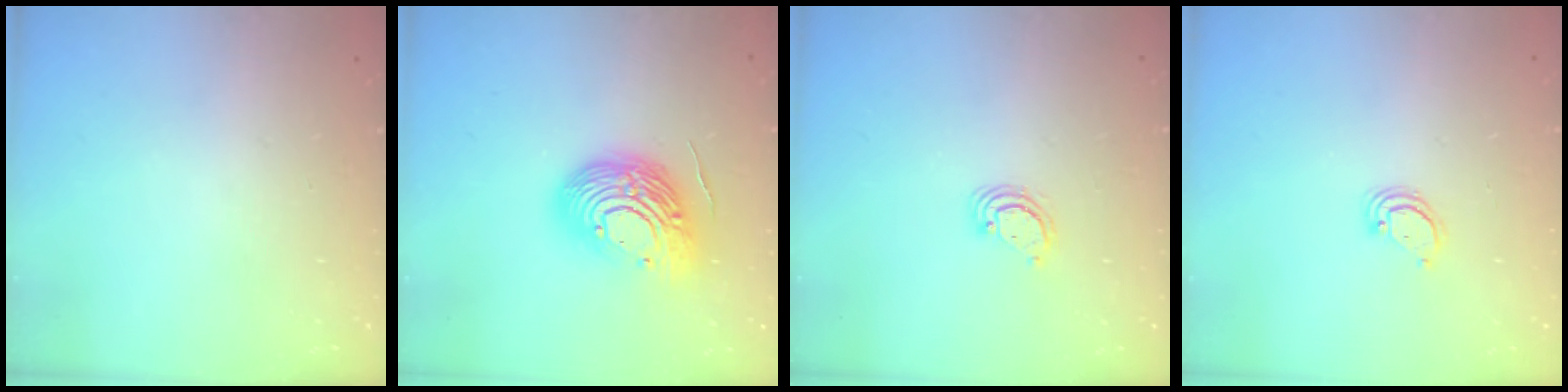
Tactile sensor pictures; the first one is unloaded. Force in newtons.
{"total": 17.3, "press": 17.3, "slide": 1.4}
{"total": 2.9, "press": 2.9, "slide": 0.3}
{"total": 2.9, "press": 2.8, "slide": 0.2}